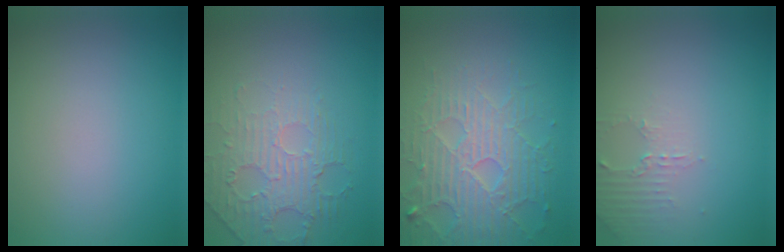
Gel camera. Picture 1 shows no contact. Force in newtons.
{"total": 2.5, "press": 1.9, "slide": 1.6}
{"total": 5.3, "press": 4.9, "slide": 2.2}
{"total": 1.8, "press": 1.7, "slide": 0.5}